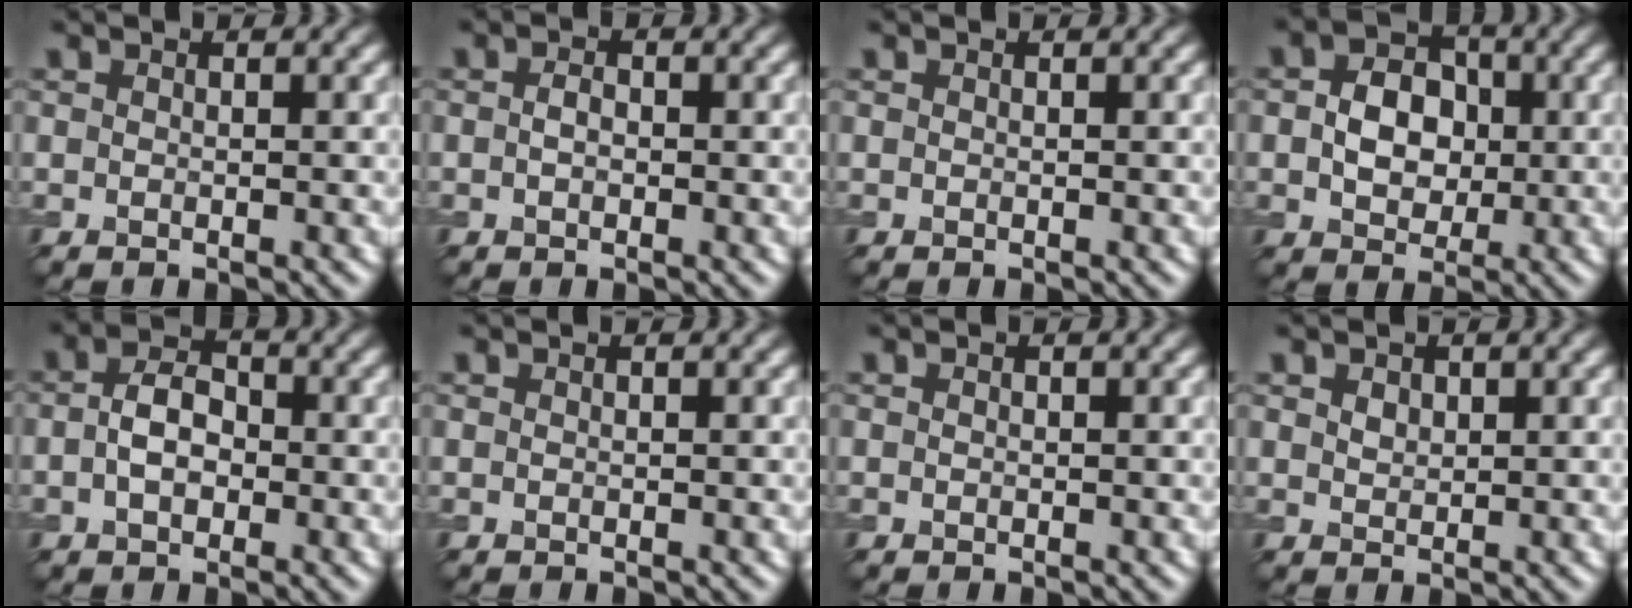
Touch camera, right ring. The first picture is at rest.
{"total": 1.1, "force": [-0.1, 0.7, 0.8], "torque": [-0.017, 0.001, -0.005]}
{"total": 0.0}
{"total": 4.7, "force": [0.1, 3.7, 2.9], "torque": [-0.055, 0.001, -0.005]}
{"total": 3.6, "force": [-0.3, 2.4, 2.6], "torque": [-0.053, 0.003, -0.012]}
{"total": 0.0}
{"total": 0.0}
{"total": 1.2, "force": [0.7, 0.8, 0.5], "torque": [-0.010, 0.001, 0.013]}